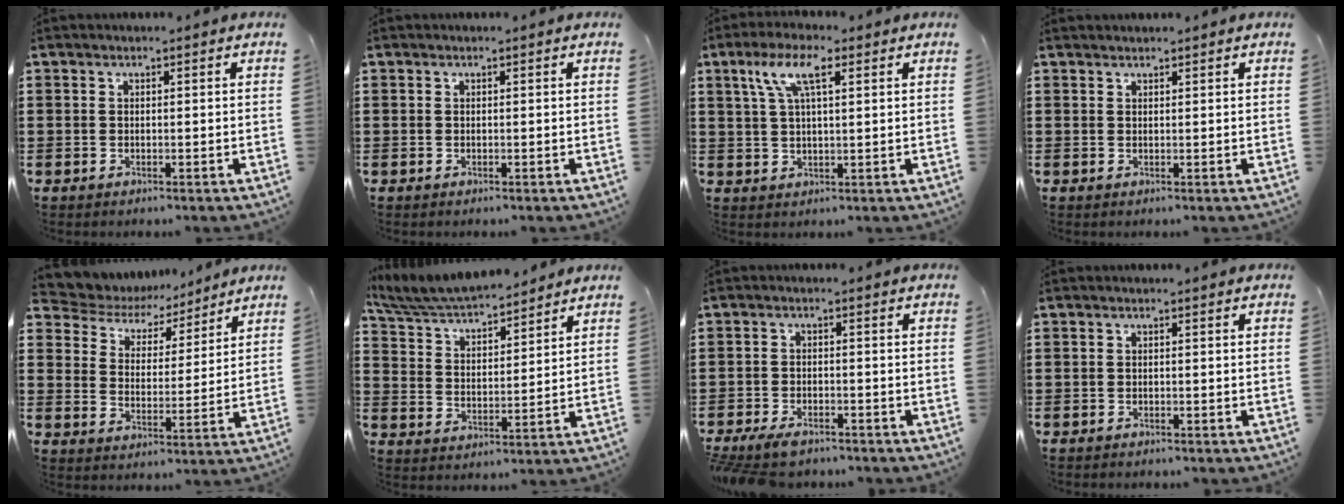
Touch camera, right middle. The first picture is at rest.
{"total": 0.0}
{"total": 6.7, "force": [3.2, 2.0, 5.5], "torque": [-0.120, 0.012, 0.054]}
{"total": 1.0, "force": [1.0, 0.1, 0.0], "torque": [-0.002, 0.000, 0.019]}
{"total": 5.4, "force": [4.9, 2.2, -0.4], "torque": [-0.031, -0.038, 0.084]}
{"total": 6.2, "force": [6.0, 1.0, 1.4], "torque": [-0.056, -0.028, 0.106]}
{"total": 3.4, "force": [-3.1, 0.8, 1.0], "torque": [-0.028, 0.000, -0.066]}
{"total": 0.7, "force": [-0.7, 0.1, 0.0], "torque": [-0.003, -0.002, -0.014]}